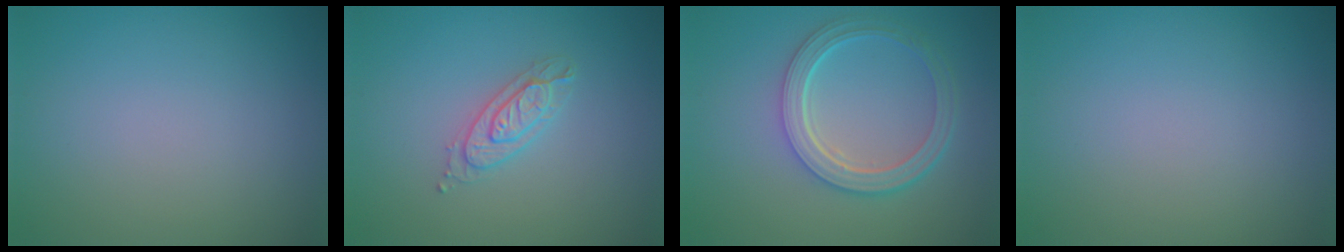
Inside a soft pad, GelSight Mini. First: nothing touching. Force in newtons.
{"total": 2.2, "press": 2.2, "slide": 0.3}
{"total": 5.0, "press": 3.7, "slide": 3.4}
{"total": 0.0}